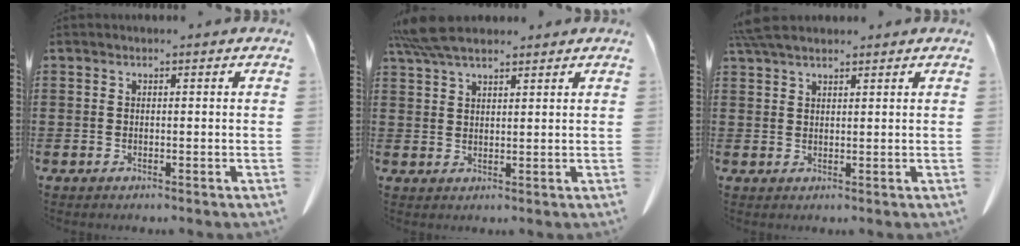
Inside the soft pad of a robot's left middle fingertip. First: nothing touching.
{"total": 6.1, "force": [4.9, 1.5, 3.3], "torque": [-0.076, -0.003, 0.094]}
{"total": 3.8, "force": [3.2, 1.0, 1.9], "torque": [-0.047, -0.001, 0.063]}